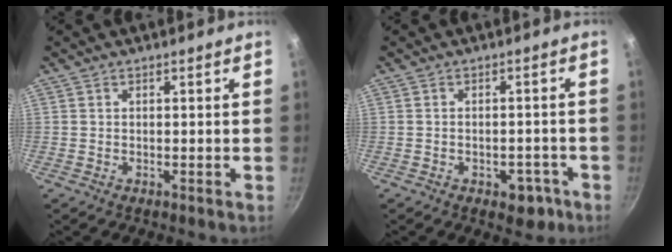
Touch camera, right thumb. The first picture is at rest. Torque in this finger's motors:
{"motor_torque": [-0.23, 0.19, 0.16, 0.33, 0.03]}